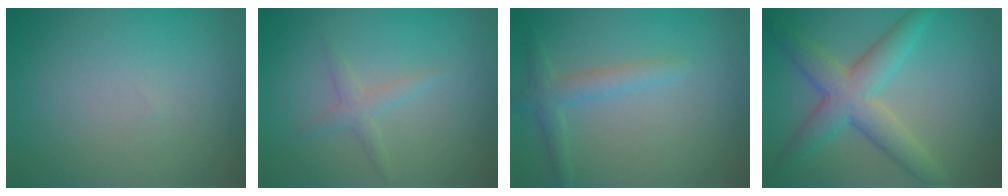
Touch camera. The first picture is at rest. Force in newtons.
{"total": 1.6, "press": 1.6, "slide": 0.1}
{"total": 2.3, "press": 2.3, "slide": 0.2}
{"total": 5.7, "press": 5.6, "slide": 0.4}